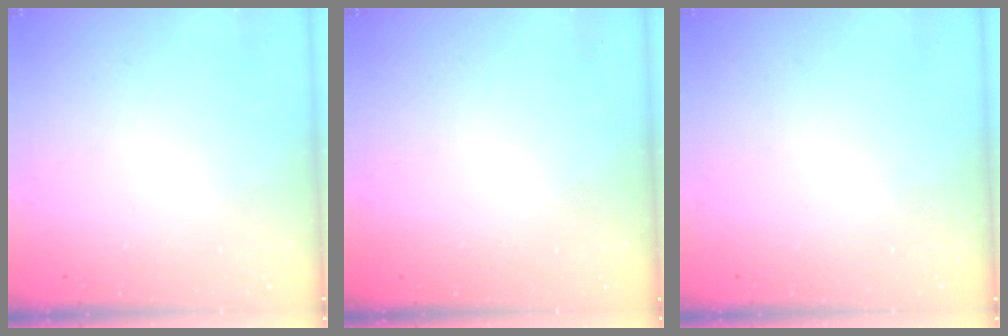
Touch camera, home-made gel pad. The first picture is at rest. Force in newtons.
{"total": 0.0}
{"total": 0.0}